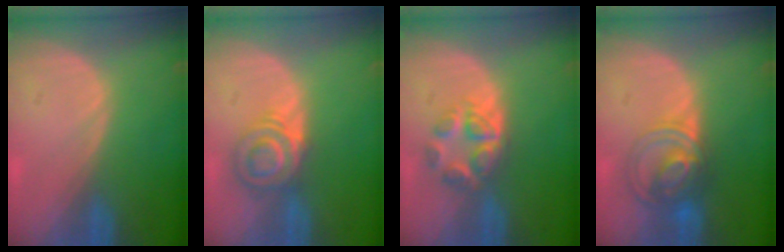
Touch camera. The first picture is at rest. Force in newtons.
{"total": 5.7, "press": 5.6, "slide": 1.1}
{"total": 5.4, "press": 5.2, "slide": 1.5}
{"total": 7.0, "press": 6.5, "slide": 2.6}